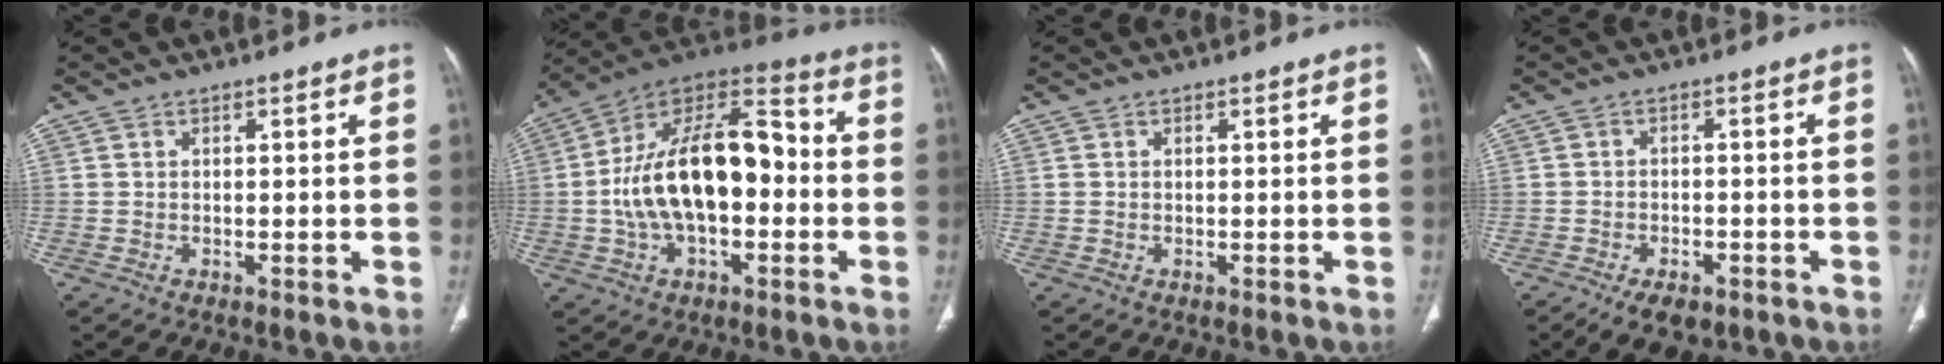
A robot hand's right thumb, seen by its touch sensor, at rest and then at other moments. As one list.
[{"total": 21.8, "force": [-1.3, 11.8, 18.3], "torque": [-0.308, 0.046, -0.024]}, {"total": 0.0}, {"total": 7.0, "force": [-4.5, 3.8, 3.9], "torque": [-0.053, 0.011, -0.067]}]